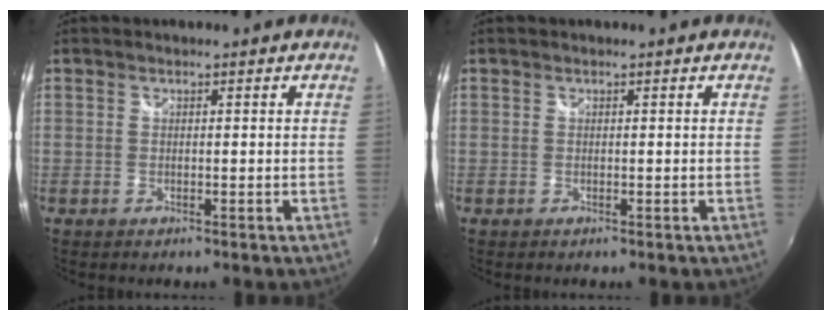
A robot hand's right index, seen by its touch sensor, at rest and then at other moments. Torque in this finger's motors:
{"motor_torque": [-0.11, 0.13, 0.00, 0.00]}